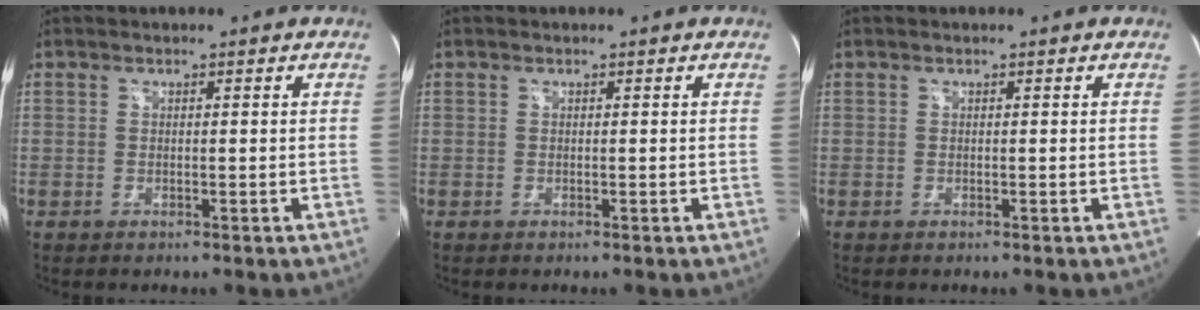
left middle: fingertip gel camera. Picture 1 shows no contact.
{"total": 0.0}
{"total": 0.0}